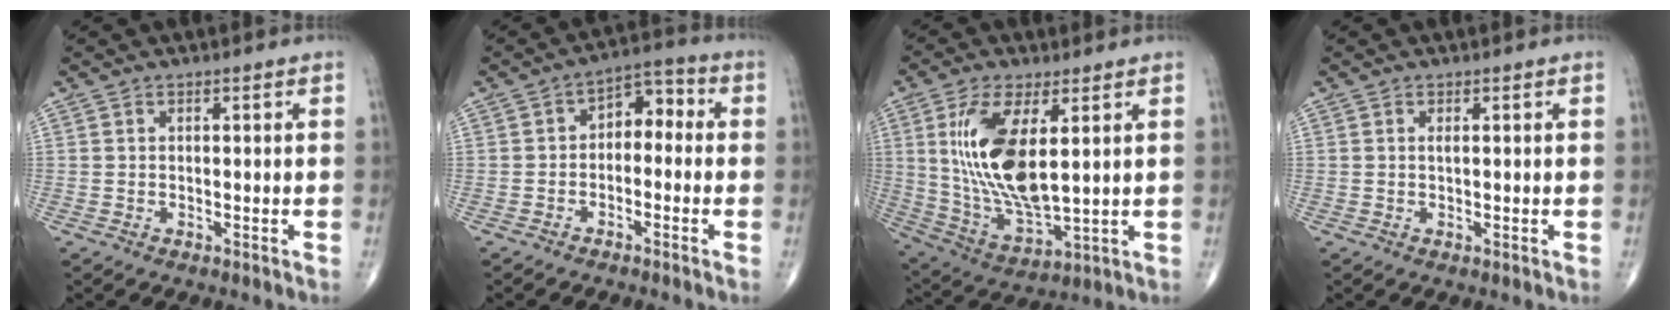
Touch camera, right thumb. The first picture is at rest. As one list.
[{"total": 6.3, "force": [-0.6, 4.2, 4.6], "torque": [-0.039, 0.040, -0.026]}, {"total": 16.5, "force": [3.6, 6.7, 14.6], "torque": [-0.292, -0.024, 0.082]}, {"total": 0.7, "force": [0.2, 0.1, 0.7], "torque": [-0.016, -0.001, 0.003]}]